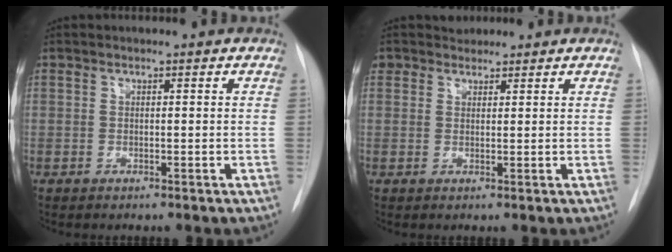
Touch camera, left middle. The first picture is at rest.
{"total": 2.4, "force": [1.9, 1.5, -0.4], "torque": [0.010, 0.012, 0.031]}